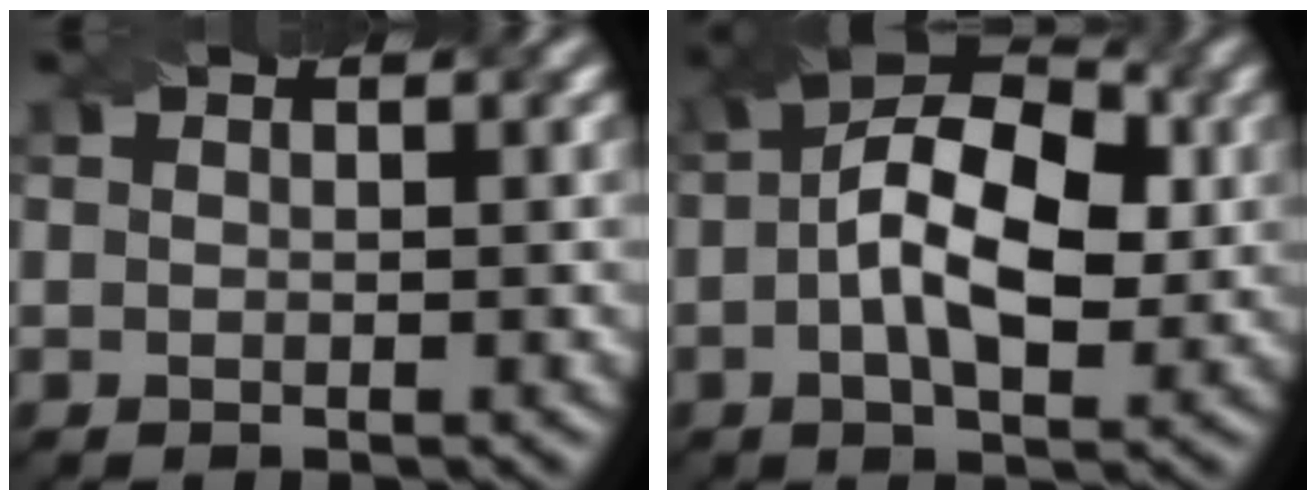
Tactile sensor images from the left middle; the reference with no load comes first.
{"total": 8.6, "force": [-0.2, 4.7, 7.2], "torque": [-0.112, 0.019, 0.003]}